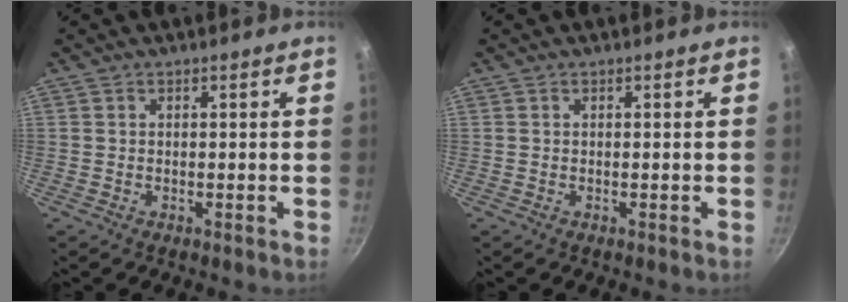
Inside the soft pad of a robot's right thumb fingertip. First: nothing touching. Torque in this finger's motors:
{"motor_torque": [-0.16, 0.16, 0.19, -0.19, 0.02]}